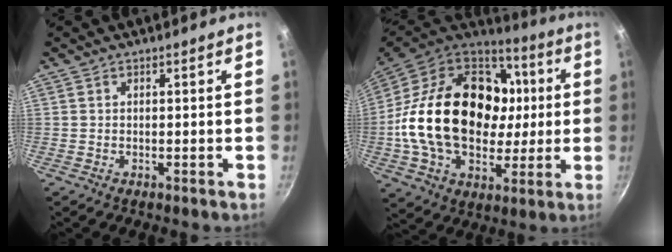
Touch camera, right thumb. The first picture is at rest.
{"total": 31.8, "force": [1.7, 22.4, 22.5], "torque": [-0.384, 0.030, 0.037]}